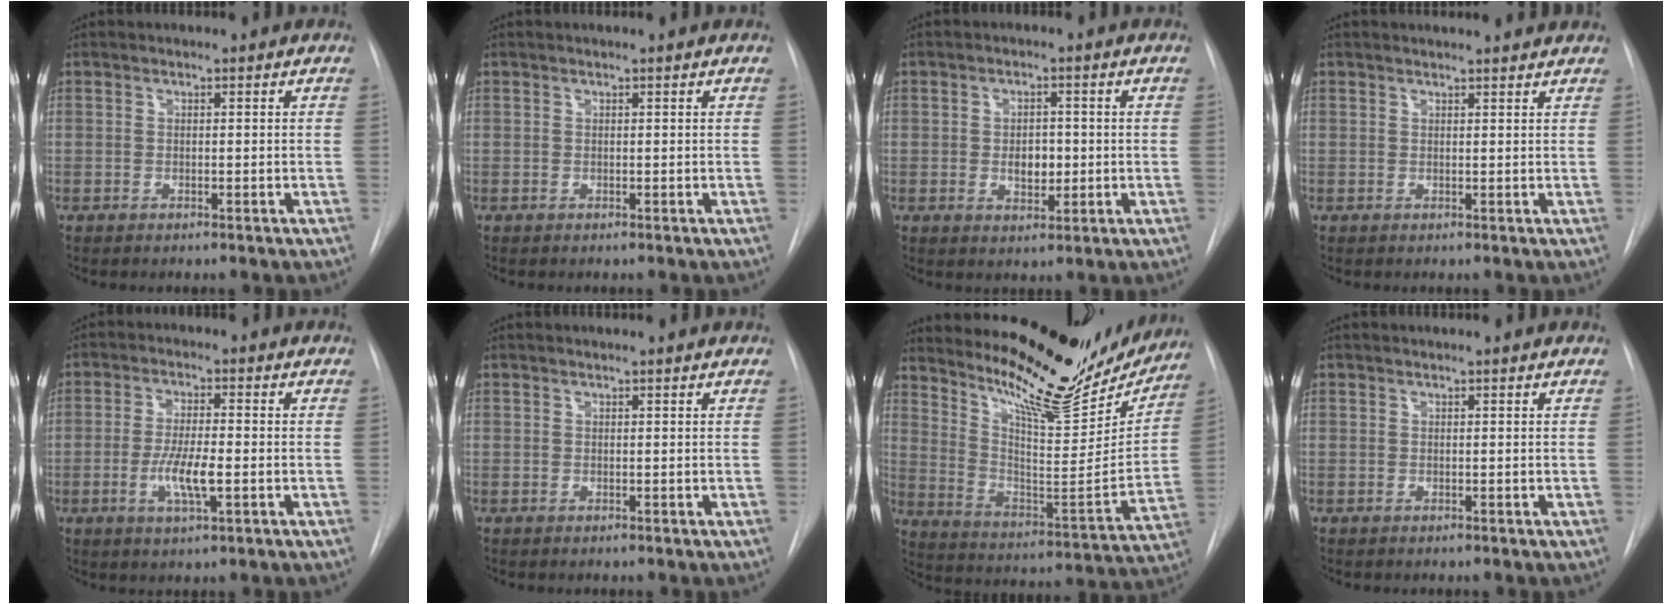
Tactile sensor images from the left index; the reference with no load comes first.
{"total": 0.5, "force": [0.5, 0.0, 0.1], "torque": [0.001, 0.004, 0.008]}
{"total": 3.9, "force": [-0.2, 2.5, 3.0], "torque": [-0.041, 0.001, 0.002]}
{"total": 5.3, "force": [5.2, 0.5, 1.2], "torque": [-0.015, 0.013, 0.049]}
{"total": 6.2, "force": [-1.5, 1.2, 5.9], "torque": [-0.117, -0.007, -0.028]}
{"total": 1.4, "force": [1.3, -0.1, 0.4], "torque": [-0.008, 0.009, 0.016]}
{"total": 21.4, "force": [19.1, 4.7, 8.5], "torque": [-0.135, -0.050, 0.276]}
{"total": 0.8, "force": [0.8, -0.1, 0.2], "torque": [-0.003, 0.007, 0.012]}